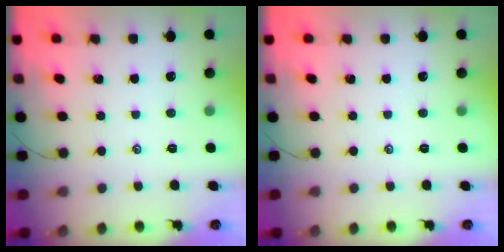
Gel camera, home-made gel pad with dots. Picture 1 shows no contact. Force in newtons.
{"total": 0.0}